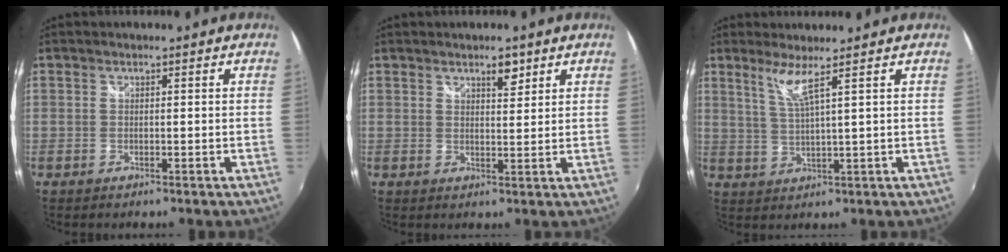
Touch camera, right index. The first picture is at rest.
{"total": 3.1, "force": [2.1, 1.1, 1.9], "torque": [-0.026, 0.004, 0.034]}
{"total": 4.2, "force": [2.7, -0.9, 3.0], "torque": [-0.063, -0.010, 0.054]}